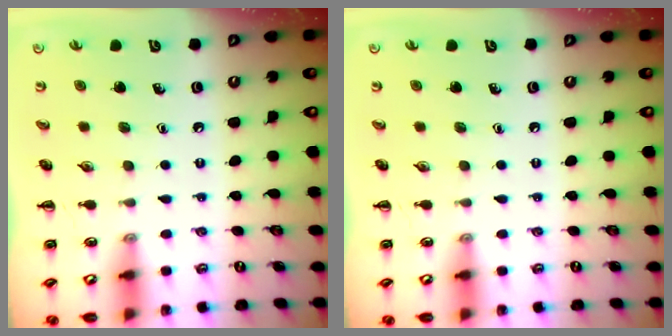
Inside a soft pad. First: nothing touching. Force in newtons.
{"total": 0.0}